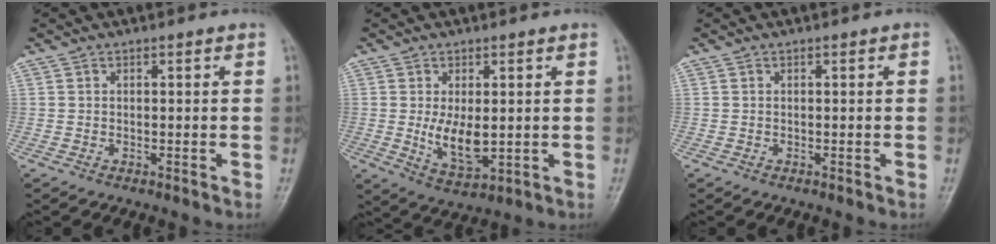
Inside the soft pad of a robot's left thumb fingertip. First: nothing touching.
{"total": 7.2, "force": [0.2, 3.5, 6.3], "torque": [-0.099, -0.019, 0.017]}
{"total": 0.0}